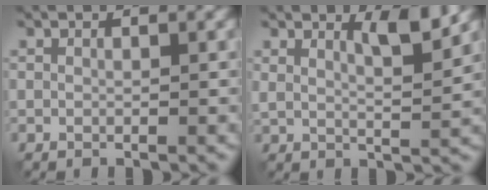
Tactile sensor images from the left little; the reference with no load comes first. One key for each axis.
{"total": 3.3, "fx": 2.2, "fy": 0.7, "fz": 2.3, "tx": -0.033, "ty": -0.006, "tz": 0.037}